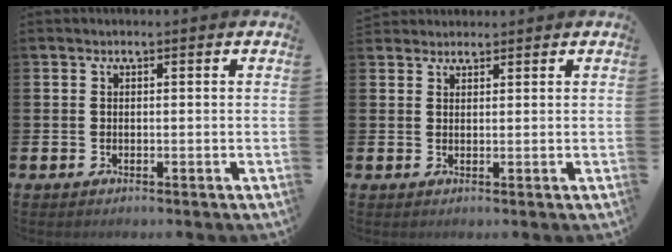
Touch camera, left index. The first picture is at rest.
{"total": 1.9, "force": [1.7, 0.6, -0.2], "torque": [0.013, -0.005, 0.030]}